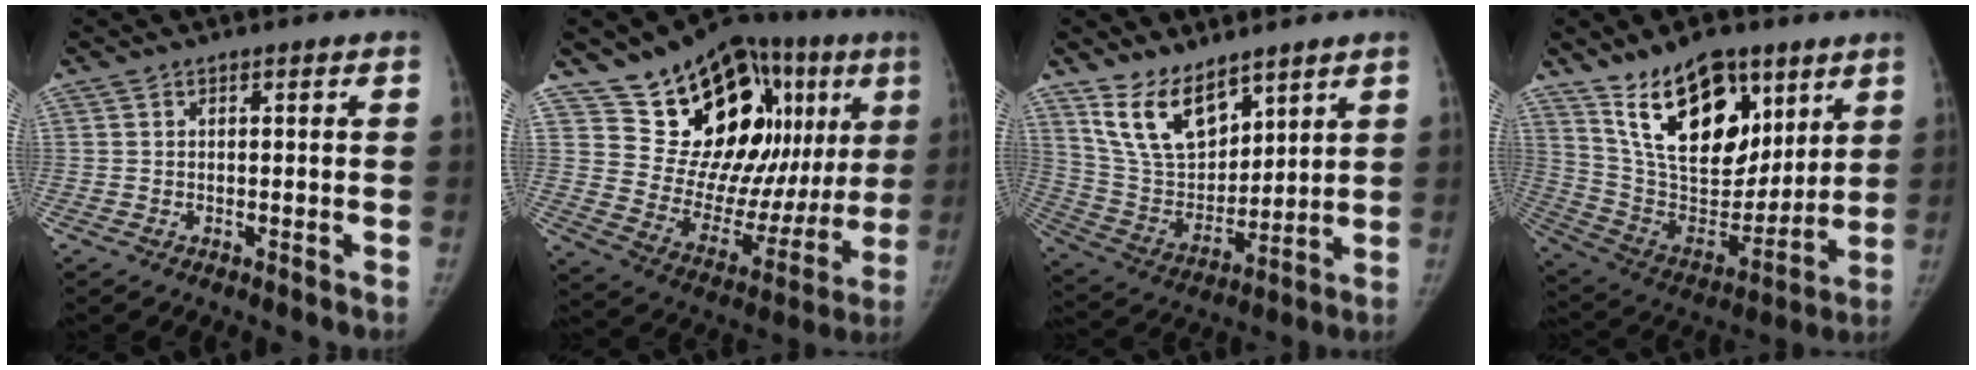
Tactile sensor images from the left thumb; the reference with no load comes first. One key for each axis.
{"total": 28.4, "fx": 12.3, "fy": 15.7, "fz": 20.3, "tx": -0.236, "ty": -0.013, "tz": 0.206}
{"total": 13.6, "fx": 9.4, "fy": 6.9, "fz": 7.0, "tx": -0.097, "ty": -0.058, "tz": 0.200}
{"total": 22.6, "fx": 13.0, "fy": 12.1, "fz": 14.1, "tx": -0.186, "ty": -0.064, "tz": 0.240}